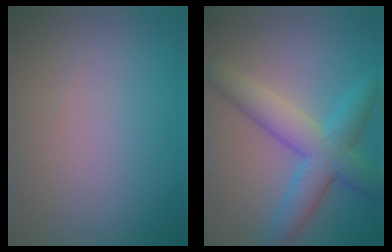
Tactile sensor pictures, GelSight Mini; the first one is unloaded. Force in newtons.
{"total": 6.4, "press": 6.4, "slide": 0.1}